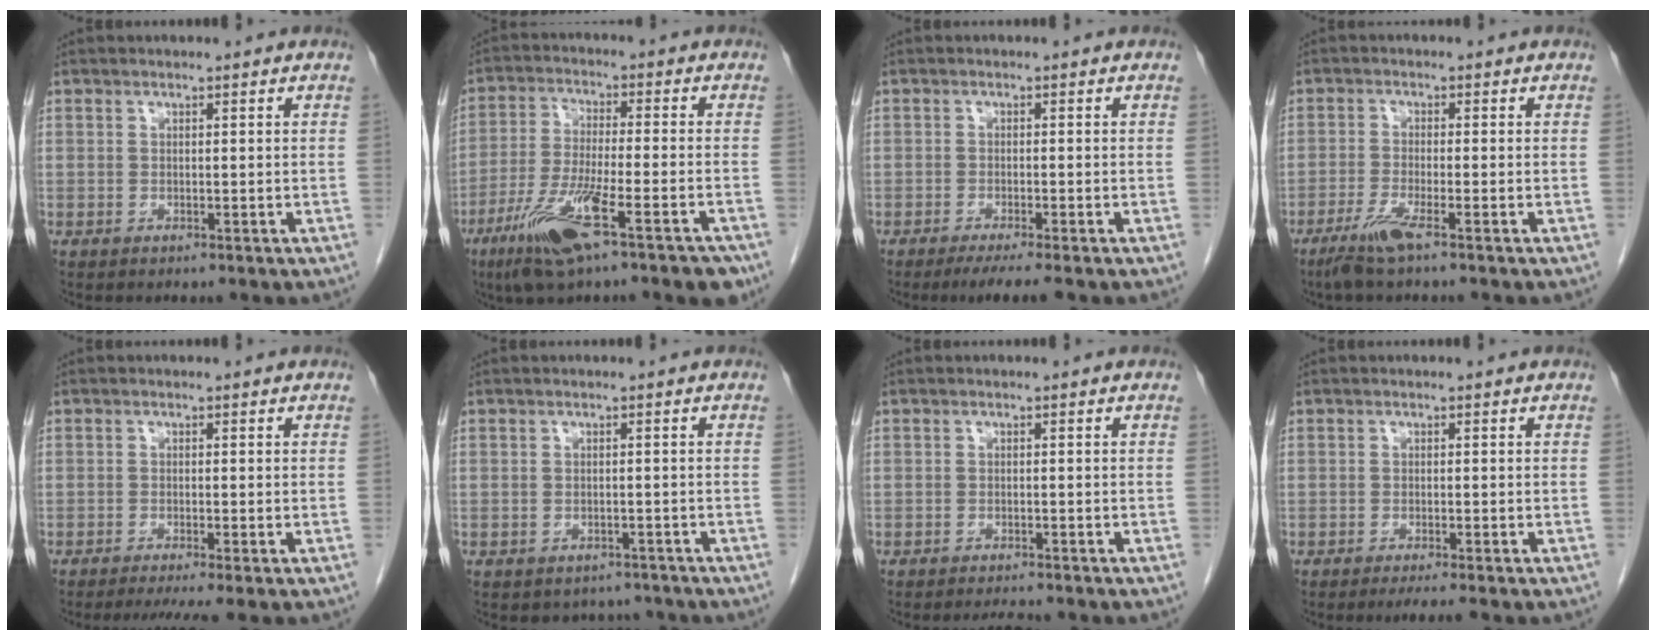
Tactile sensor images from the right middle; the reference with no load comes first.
{"total": 14.6, "force": [-8.4, 2.0, 11.8], "torque": [-0.204, -0.024, -0.142]}
{"total": 4.4, "force": [-3.3, -0.3, 2.9], "torque": [-0.042, -0.012, -0.052]}
{"total": 3.9, "force": [-2.7, -0.3, 2.9], "torque": [-0.065, -0.011, -0.058]}
{"total": 4.5, "force": [-3.3, -0.2, 3.0], "torque": [-0.047, -0.015, -0.054]}
{"total": 3.3, "force": [-2.9, 1.7, 0.0], "torque": [0.001, 0.007, -0.036]}
{"total": 1.8, "force": [-1.7, -0.1, 0.5], "torque": [-0.014, -0.008, -0.024]}
{"total": 2.4, "force": [-1.8, -0.4, 1.5], "torque": [-0.026, -0.007, -0.030]}